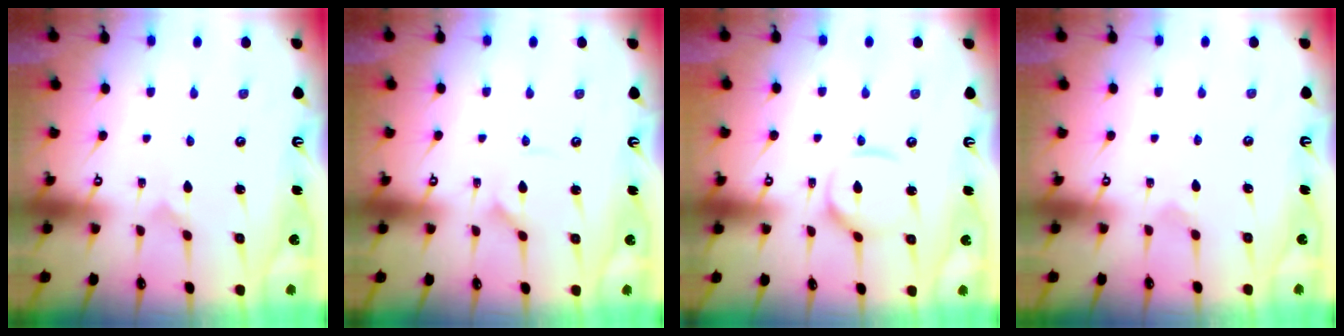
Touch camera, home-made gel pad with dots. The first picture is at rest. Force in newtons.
{"total": 1.0, "press": 1.0, "slide": 0.2}
{"total": 6.9, "press": 6.8, "slide": 0.5}
{"total": 2.5, "press": 2.4, "slide": 0.6}